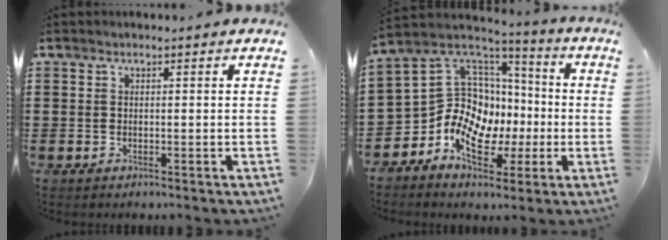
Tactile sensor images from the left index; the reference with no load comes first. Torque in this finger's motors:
{"motor_torque": [1.32, 0.82, 1.05, 0.21]}